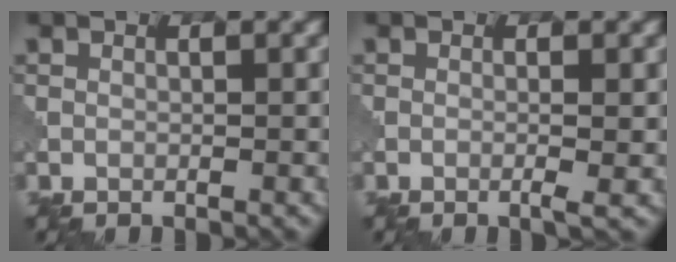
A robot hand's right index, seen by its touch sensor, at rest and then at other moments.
{"total": 1.8, "force": [-0.3, 0.3, 1.7], "torque": [-0.028, 0.000, -0.009]}